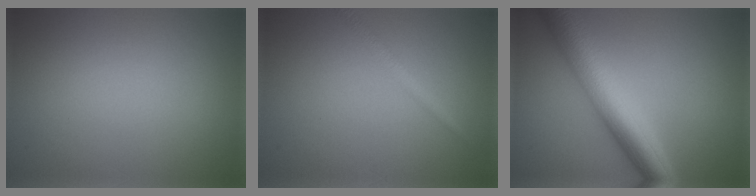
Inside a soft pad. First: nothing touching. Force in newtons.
{"total": 1.4, "press": 1.4, "slide": 0.1}
{"total": 9.0, "press": 9.0, "slide": 0.1}